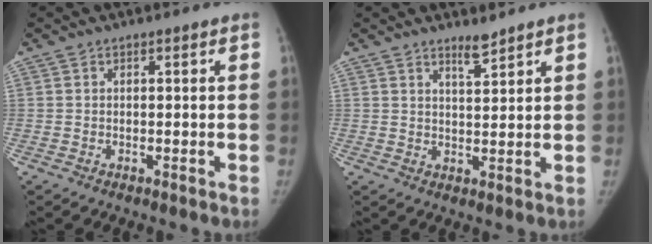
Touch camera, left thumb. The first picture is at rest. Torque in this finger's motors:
{"motor_torque": [0.10, -0.21, 0.62, -0.26, 0.12]}